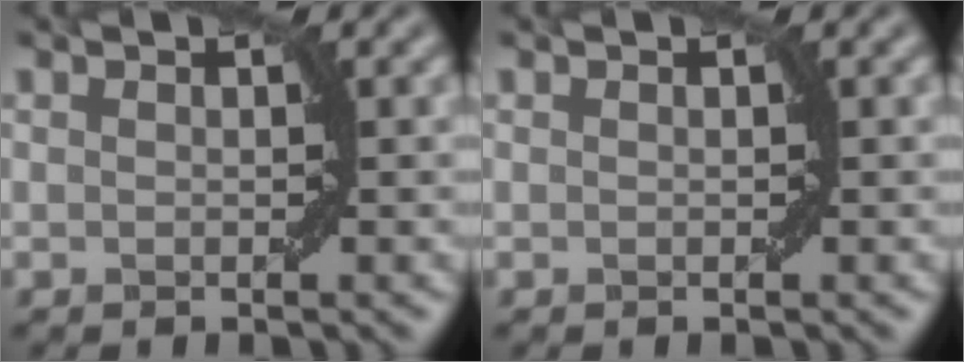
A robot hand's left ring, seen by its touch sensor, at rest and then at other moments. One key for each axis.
{"total": 0.0}